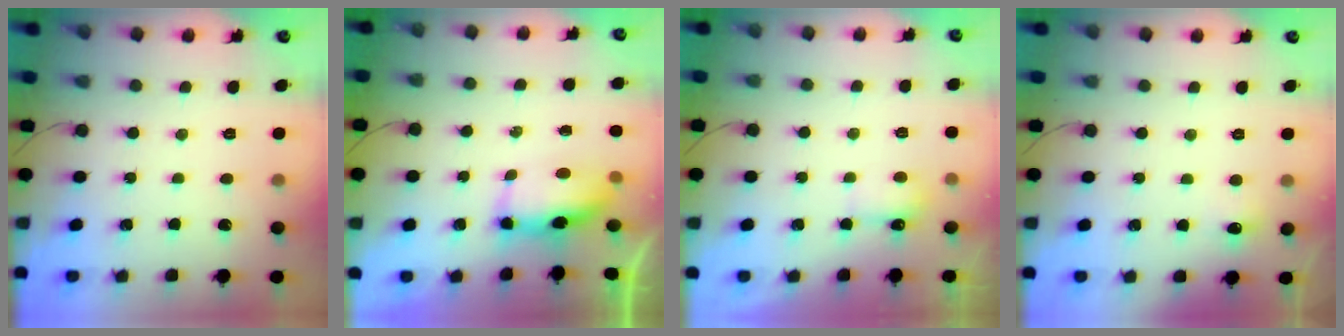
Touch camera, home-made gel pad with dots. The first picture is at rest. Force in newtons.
{"total": 6.3, "press": 6.2, "slide": 0.7}
{"total": 4.0, "press": 3.9, "slide": 0.8}
{"total": 4.3, "press": 4.1, "slide": 1.3}